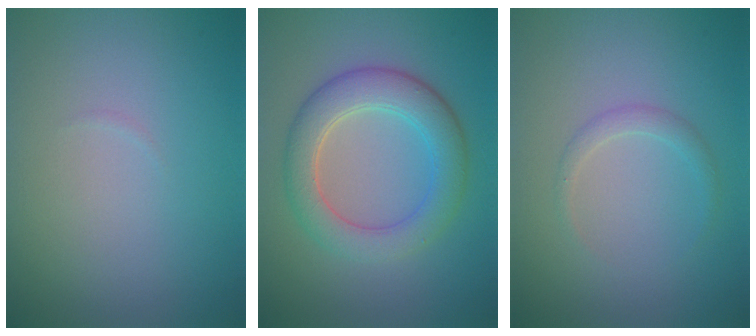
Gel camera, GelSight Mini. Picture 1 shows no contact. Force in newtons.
{"total": 5.3, "press": 5.2, "slide": 0.5}
{"total": 1.2, "press": 1.2, "slide": 0.1}